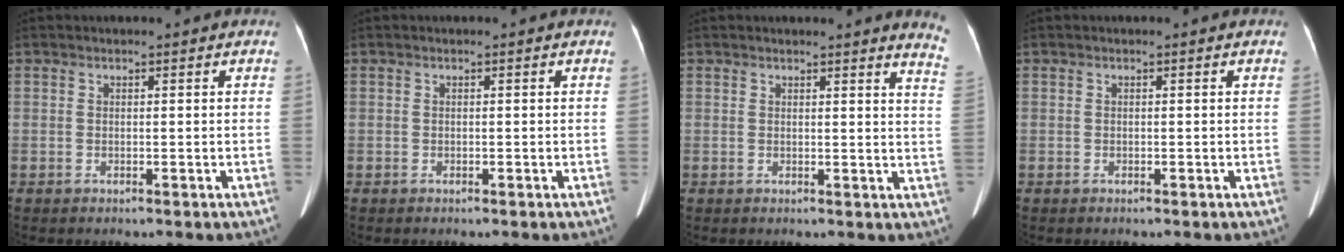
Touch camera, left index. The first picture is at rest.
{"total": 0.0}
{"total": 6.4, "force": [6.1, -0.4, 2.0], "torque": [-0.018, -0.049, 0.035]}
{"total": 0.0}